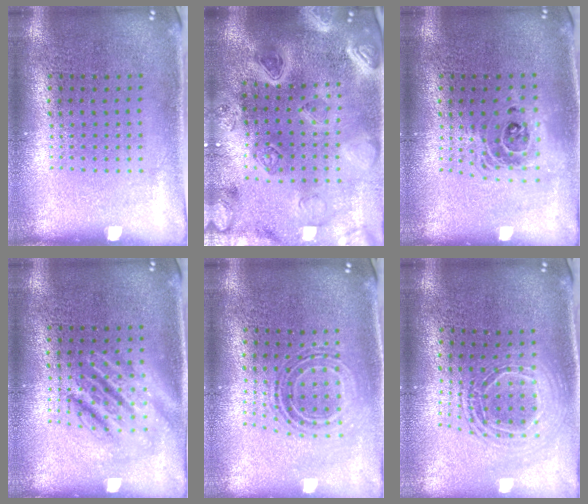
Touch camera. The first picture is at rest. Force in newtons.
{"total": 4.8, "press": 4.1, "slide": 2.4}
{"total": 1.5, "press": 1.2, "slide": 0.9}
{"total": 2.5, "press": 2.5, "slide": 0.3}
{"total": 0.8, "press": 0.8, "slide": 0.3}
{"total": 1.8, "press": 1.5, "slide": 1.1}